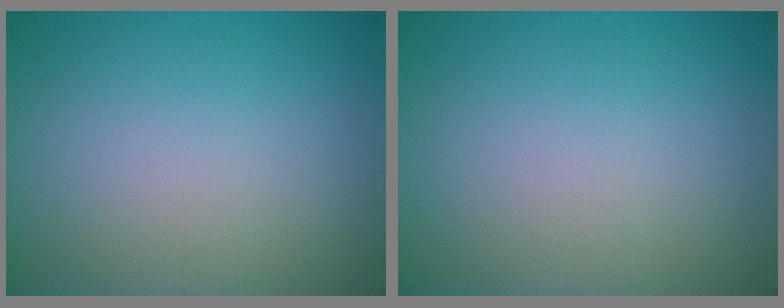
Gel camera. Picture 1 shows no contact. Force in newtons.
{"total": 0.0}